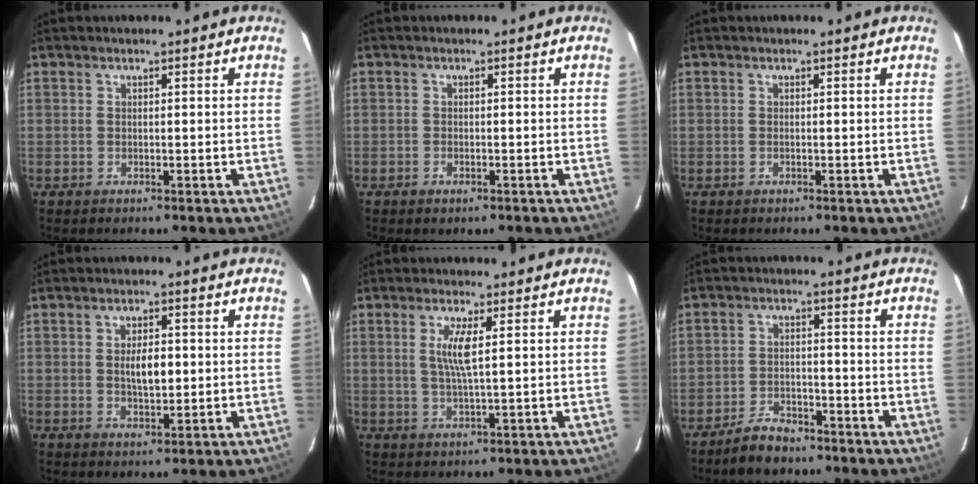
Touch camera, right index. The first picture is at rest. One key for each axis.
{"total": 1.5, "fx": -0.9, "fy": 0.8, "fz": 0.8, "tx": -0.018, "ty": -0.002, "tz": -0.016}
{"total": 0.0}
{"total": 5.1, "fx": 0.2, "fy": 2.3, "fz": 4.6, "tx": -0.080, "ty": 0.001, "tz": 0.007}
{"total": 4.7, "fx": 1.1, "fy": 0.2, "fz": 4.6, "tx": -0.091, "ty": -0.005, "tz": 0.022}
{"total": 6.3, "fx": -5.1, "fy": 2.9, "fz": 2.4, "tx": -0.069, "ty": 0.011, "tz": -0.082}